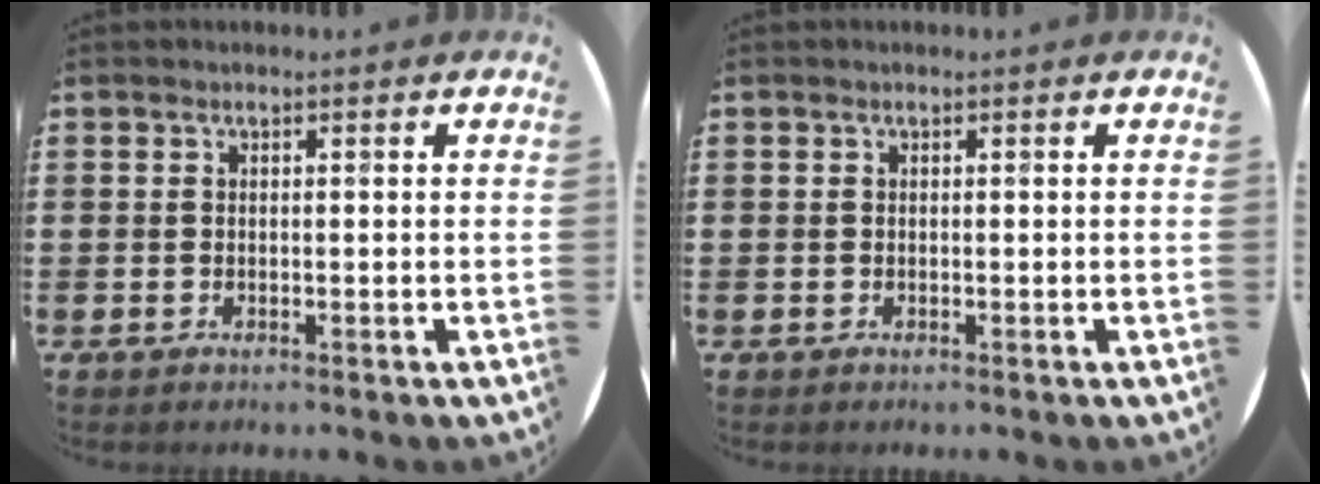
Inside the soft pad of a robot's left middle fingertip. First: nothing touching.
{"total": 0.0}